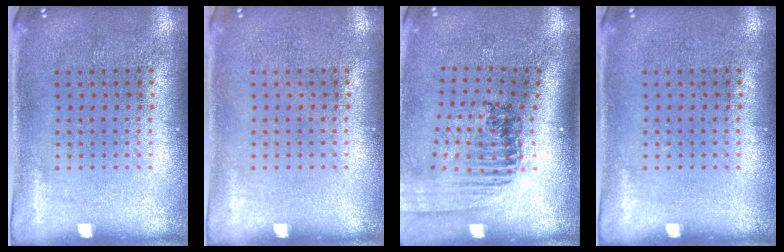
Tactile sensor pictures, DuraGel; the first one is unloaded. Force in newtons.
{"total": 0.0}
{"total": 1.5, "press": 1.4, "slide": 0.4}
{"total": 0.0}